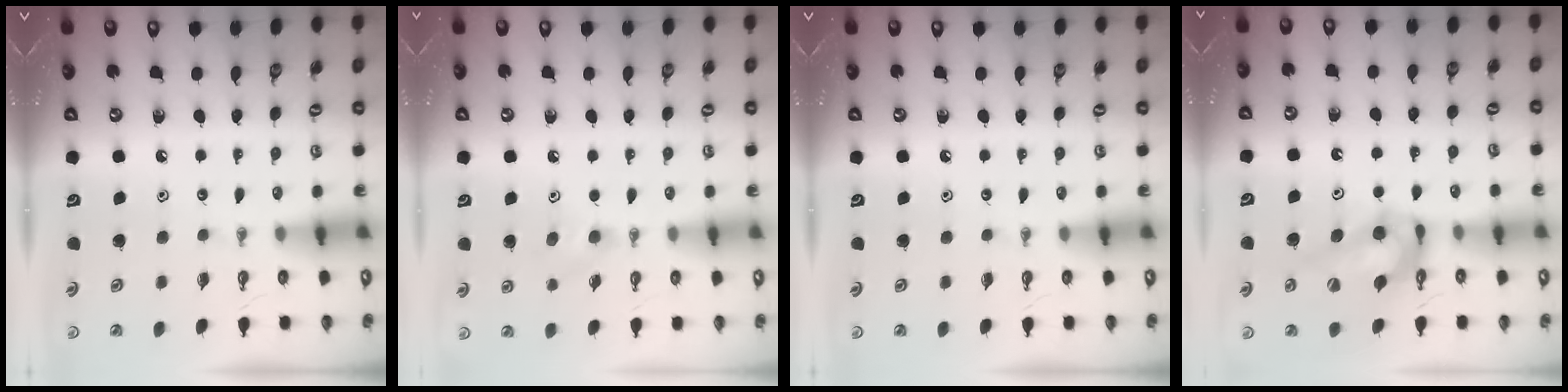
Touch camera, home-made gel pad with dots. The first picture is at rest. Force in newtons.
{"total": 5.2, "press": 4.5, "slide": 2.5}
{"total": 0.0}
{"total": 12.2, "press": 12.1, "slide": 1.2}